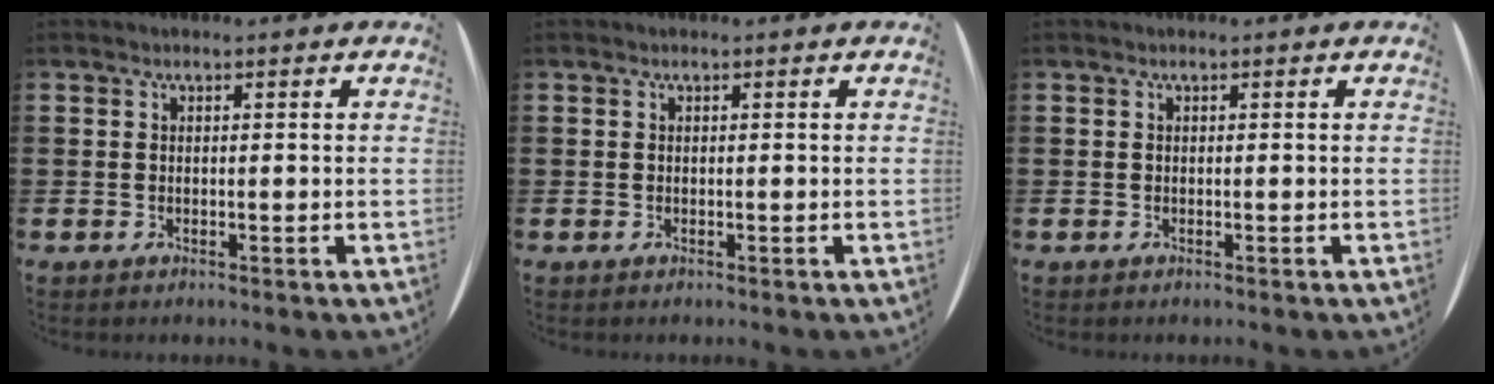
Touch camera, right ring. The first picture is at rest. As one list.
[{"total": 0.0}, {"total": 0.0}]